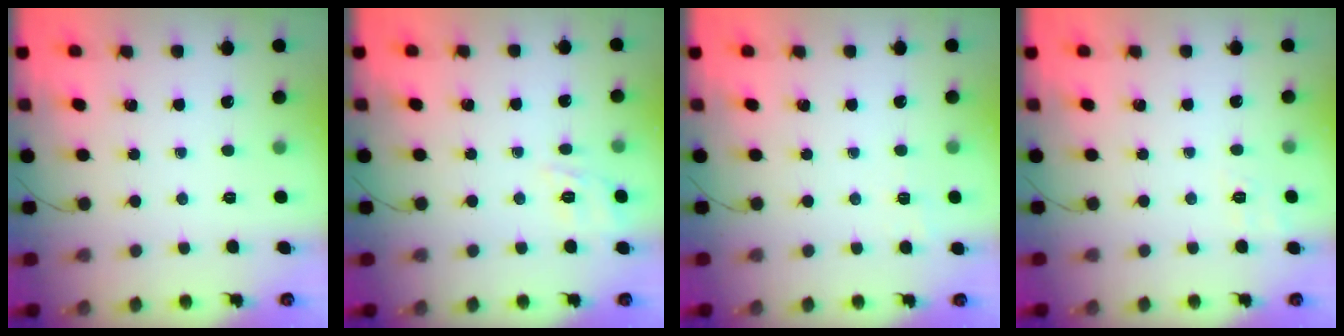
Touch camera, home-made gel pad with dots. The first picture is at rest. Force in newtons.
{"total": 2.7, "press": 2.1, "slide": 1.7}
{"total": 1.4, "press": 0.2, "slide": 1.4}
{"total": 5.8, "press": 5.5, "slide": 1.9}